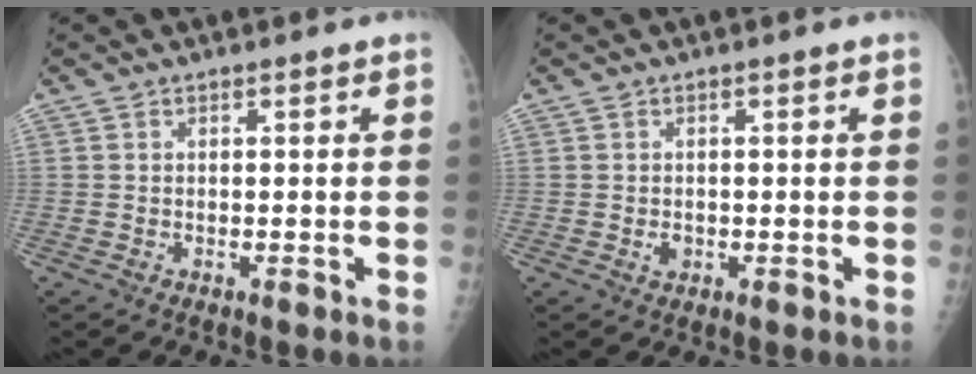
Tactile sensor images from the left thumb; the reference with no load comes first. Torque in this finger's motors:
{"motor_torque": [0.11, 0.21, 0.09, -0.08, 0.00]}